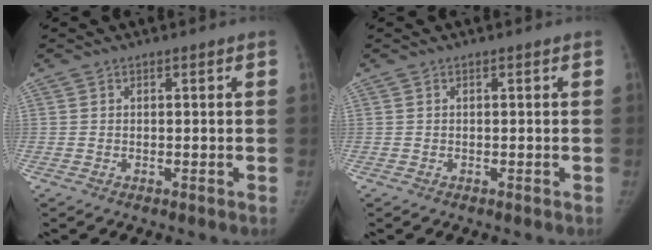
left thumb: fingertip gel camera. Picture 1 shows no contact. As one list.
[{"total": 0.0}]